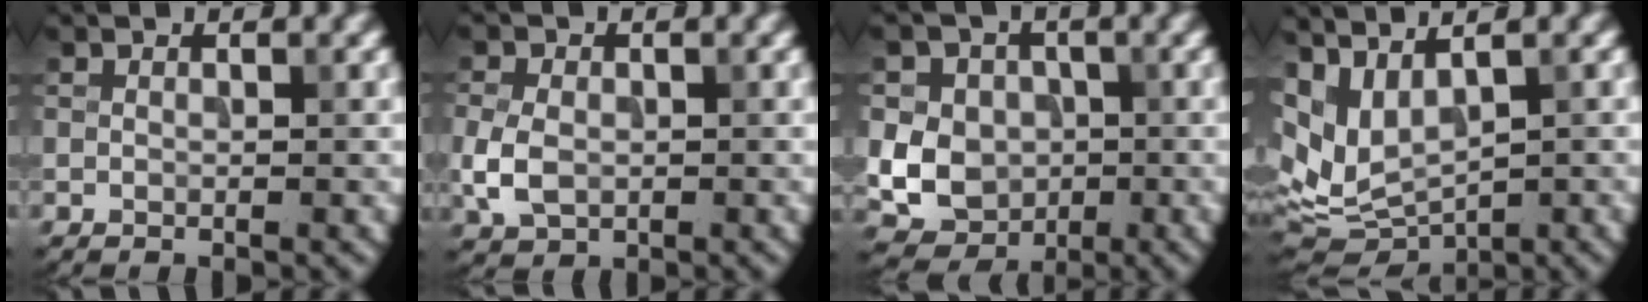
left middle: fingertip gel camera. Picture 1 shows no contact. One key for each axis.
{"total": 3.4, "fx": -0.6, "fy": 2.5, "fz": 2.2, "tx": -0.053, "ty": -0.004, "tz": -0.013}
{"total": 7.9, "fx": -0.2, "fy": 7.1, "fz": 3.4, "tx": -0.061, "ty": 0.018, "tz": -0.032}
{"total": 7.2, "fx": 2.5, "fy": 3.8, "fz": 5.6, "tx": -0.116, "ty": -0.004, "tz": 0.072}